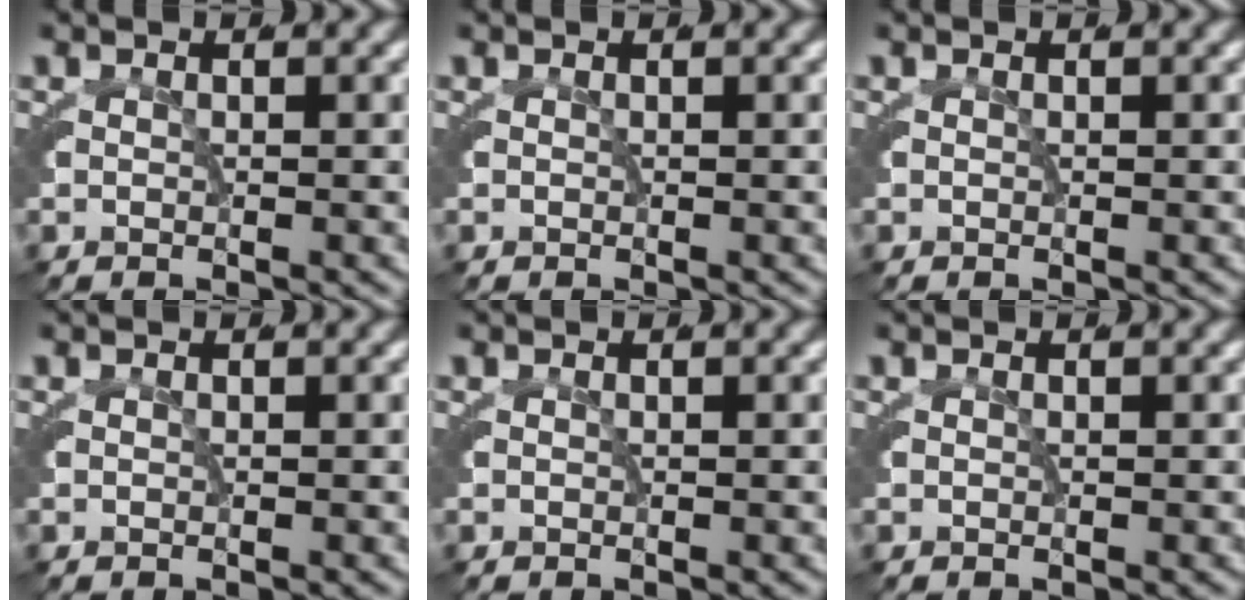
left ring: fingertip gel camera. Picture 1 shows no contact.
{"total": 0.0}
{"total": 0.0}
{"total": 0.0}
{"total": 0.0}
{"total": 0.0}